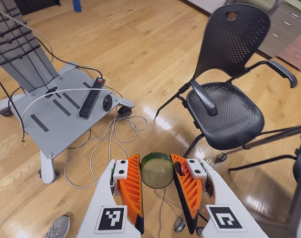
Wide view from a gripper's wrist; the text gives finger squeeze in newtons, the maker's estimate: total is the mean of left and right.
{"total": 8.4, "left": 8.1, "right": 8.7}